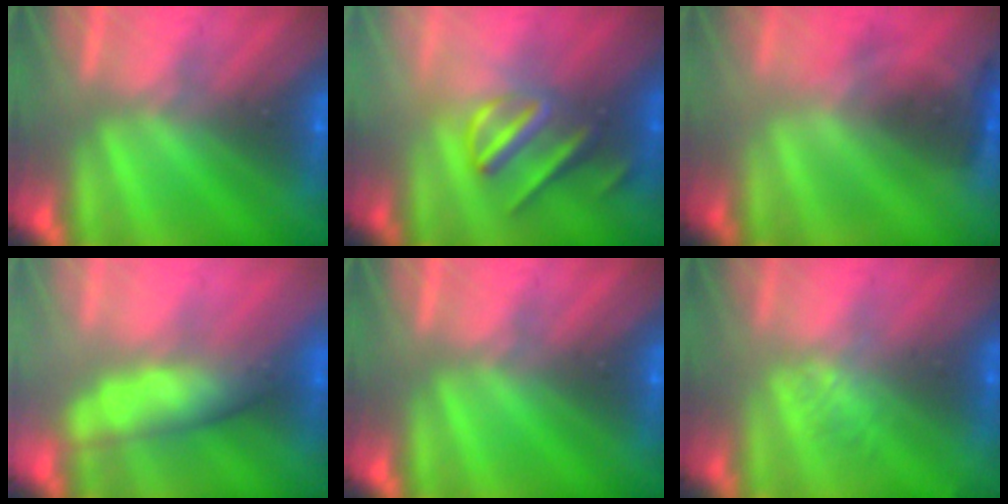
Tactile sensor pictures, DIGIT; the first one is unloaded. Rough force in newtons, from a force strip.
{"total": 3.0}
{"total": 2.3}
{"total": 3.2}
{"total": 0.0}
{"total": 1.3}